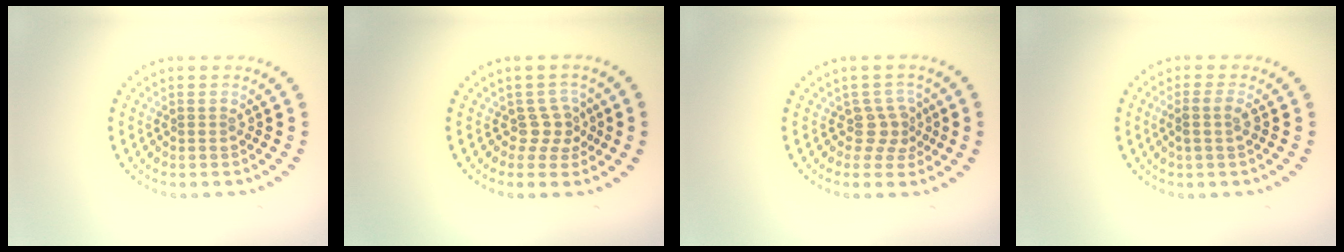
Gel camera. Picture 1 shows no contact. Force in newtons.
{"total": 2.0, "press": 1.5, "slide": 1.4}
{"total": 2.3, "press": 1.6, "slide": 1.6}
{"total": 1.7, "press": 1.4, "slide": 0.8}